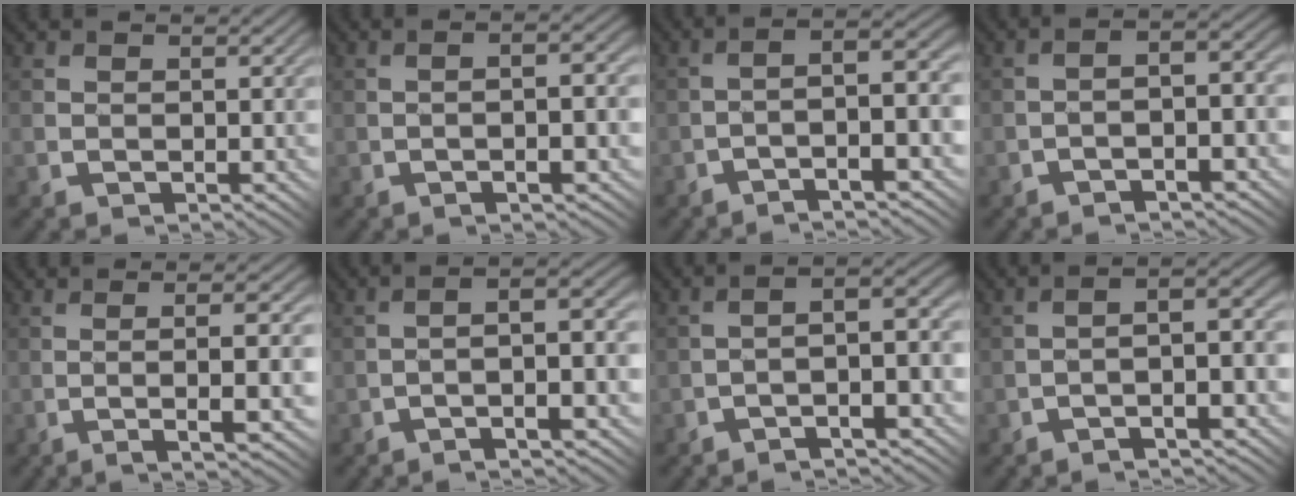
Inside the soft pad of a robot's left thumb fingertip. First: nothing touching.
{"total": 6.1, "force": [-1.0, 1.1, 5.9], "torque": [-0.082, 0.003, -0.011]}
{"total": 7.4, "force": [-2.4, 0.9, 7.0], "torque": [-0.096, 0.028, -0.044]}
{"total": 4.3, "force": [-1.6, 1.0, 3.9], "torque": [-0.060, 0.010, -0.029]}
{"total": 8.3, "force": [-1.0, 0.8, 8.2], "torque": [-0.109, 0.017, -0.011]}
{"total": 7.1, "force": [-2.0, 1.0, 6.8], "torque": [-0.096, 0.023, -0.035]}
{"total": 4.9, "force": [-2.0, 0.6, 4.5], "torque": [-0.061, 0.021, -0.043]}
{"total": 4.7, "force": [-1.9, 0.5, 4.3], "torque": [-0.061, 0.019, -0.037]}